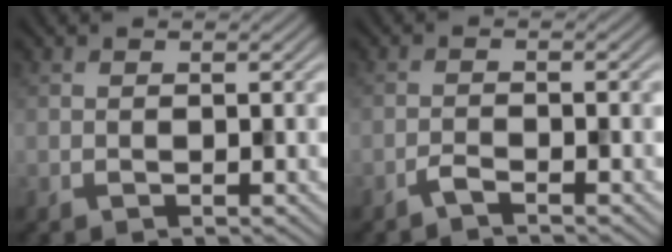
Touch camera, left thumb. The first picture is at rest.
{"total": 1.7, "force": [-1.6, 0.2, 0.6], "torque": [-0.007, 0.004, -0.037]}